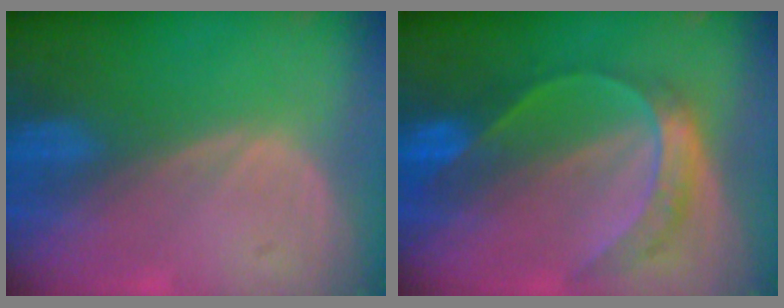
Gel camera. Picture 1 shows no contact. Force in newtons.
{"total": 7.7, "press": 6.5, "slide": 4.2}